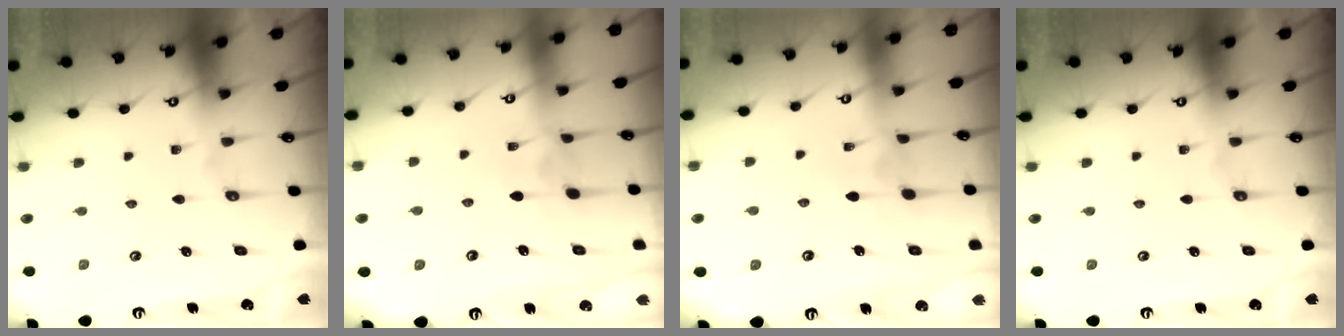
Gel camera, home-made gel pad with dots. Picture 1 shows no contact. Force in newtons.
{"total": 2.4, "press": 2.3, "slide": 0.7}
{"total": 2.4, "press": 2.4, "slide": 0.4}
{"total": 0.0}